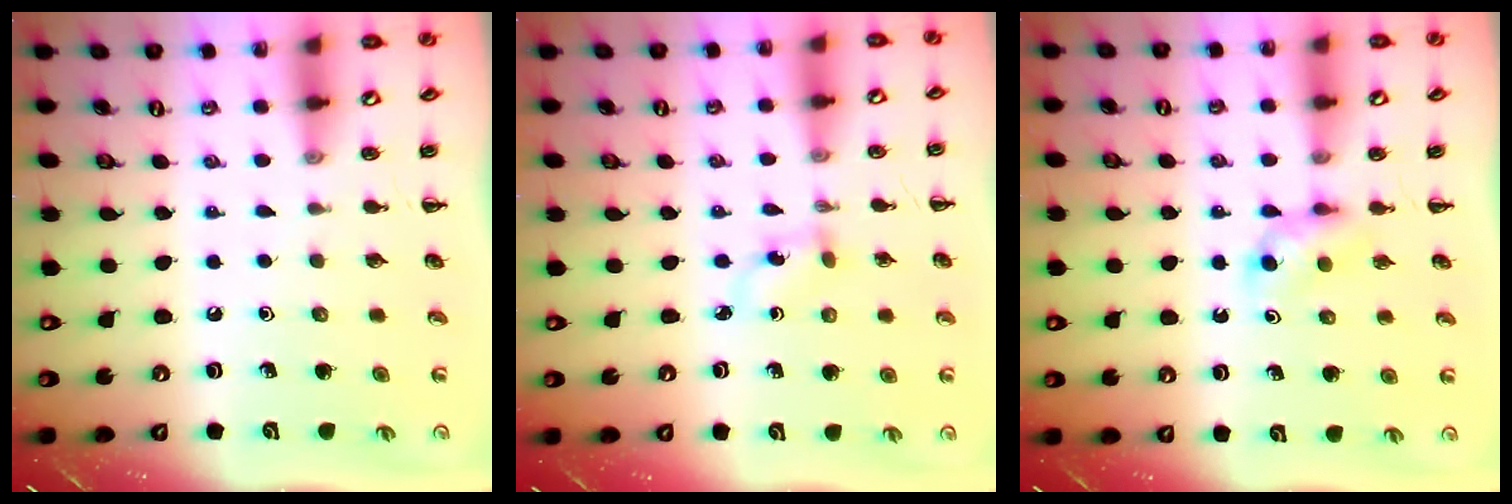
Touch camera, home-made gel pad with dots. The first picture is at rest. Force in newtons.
{"total": 2.6, "press": 2.3, "slide": 1.1}
{"total": 3.5, "press": 3.2, "slide": 1.4}